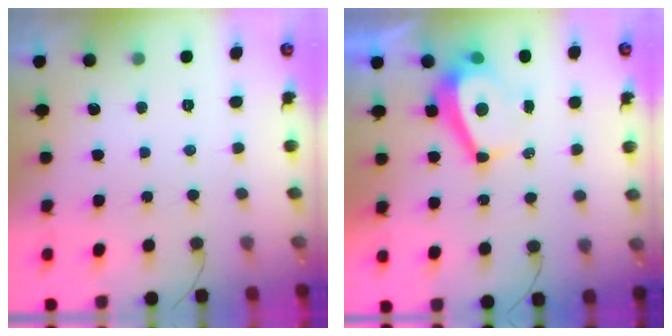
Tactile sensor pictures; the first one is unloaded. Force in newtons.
{"total": 7.4, "press": 7.4, "slide": 0.3}